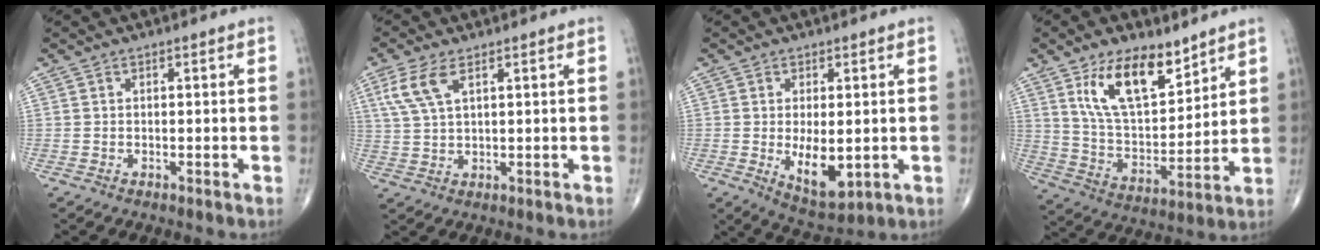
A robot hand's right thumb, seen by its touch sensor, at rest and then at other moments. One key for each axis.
{"total": 6.2, "fx": 2.8, "fy": 2.5, "fz": 4.9, "tx": -0.118, "ty": 0.002, "tz": 0.064}
{"total": 8.4, "fx": -0.9, "fy": 3.9, "fz": 7.4, "tx": -0.105, "ty": -0.017, "tz": 0.000}
{"total": 15.1, "fx": 9.2, "fy": 6.9, "fz": 9.8, "tx": -0.141, "ty": -0.054, "tz": 0.177}